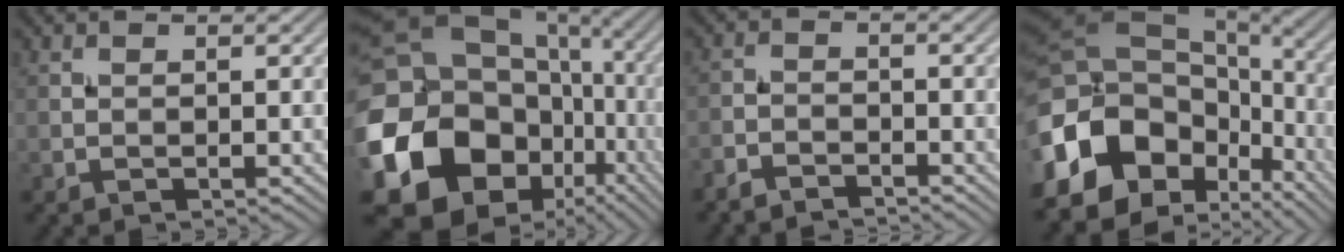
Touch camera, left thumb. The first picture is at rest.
{"total": 19.9, "force": [-4.0, 16.1, 10.9], "torque": [-0.280, -0.038, -0.048]}
{"total": 3.3, "force": [-3.1, 0.9, 0.8], "torque": [-0.014, -0.004, -0.066]}
{"total": 18.3, "force": [-4.8, 12.8, 12.1], "torque": [-0.267, -0.018, -0.074]}